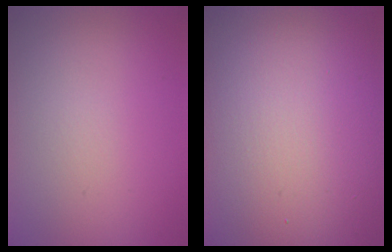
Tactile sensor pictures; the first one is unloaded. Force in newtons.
{"total": 21.0, "press": 21.0, "slide": 1.0}